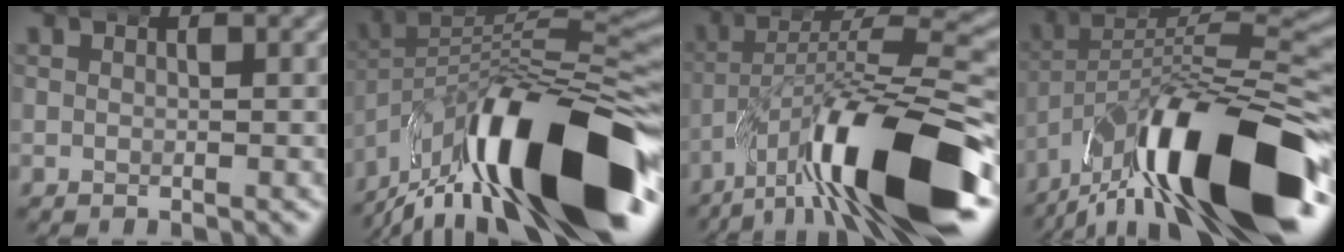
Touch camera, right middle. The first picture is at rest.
{"total": 17.5, "force": [-7.8, 7.1, 13.9], "torque": [-0.215, -0.011, -0.118]}
{"total": 14.1, "force": [-7.5, 3.0, 11.5], "torque": [-0.186, -0.001, -0.116]}
{"total": 16.5, "force": [-8.2, 5.6, 13.2], "torque": [-0.211, -0.013, -0.123]}